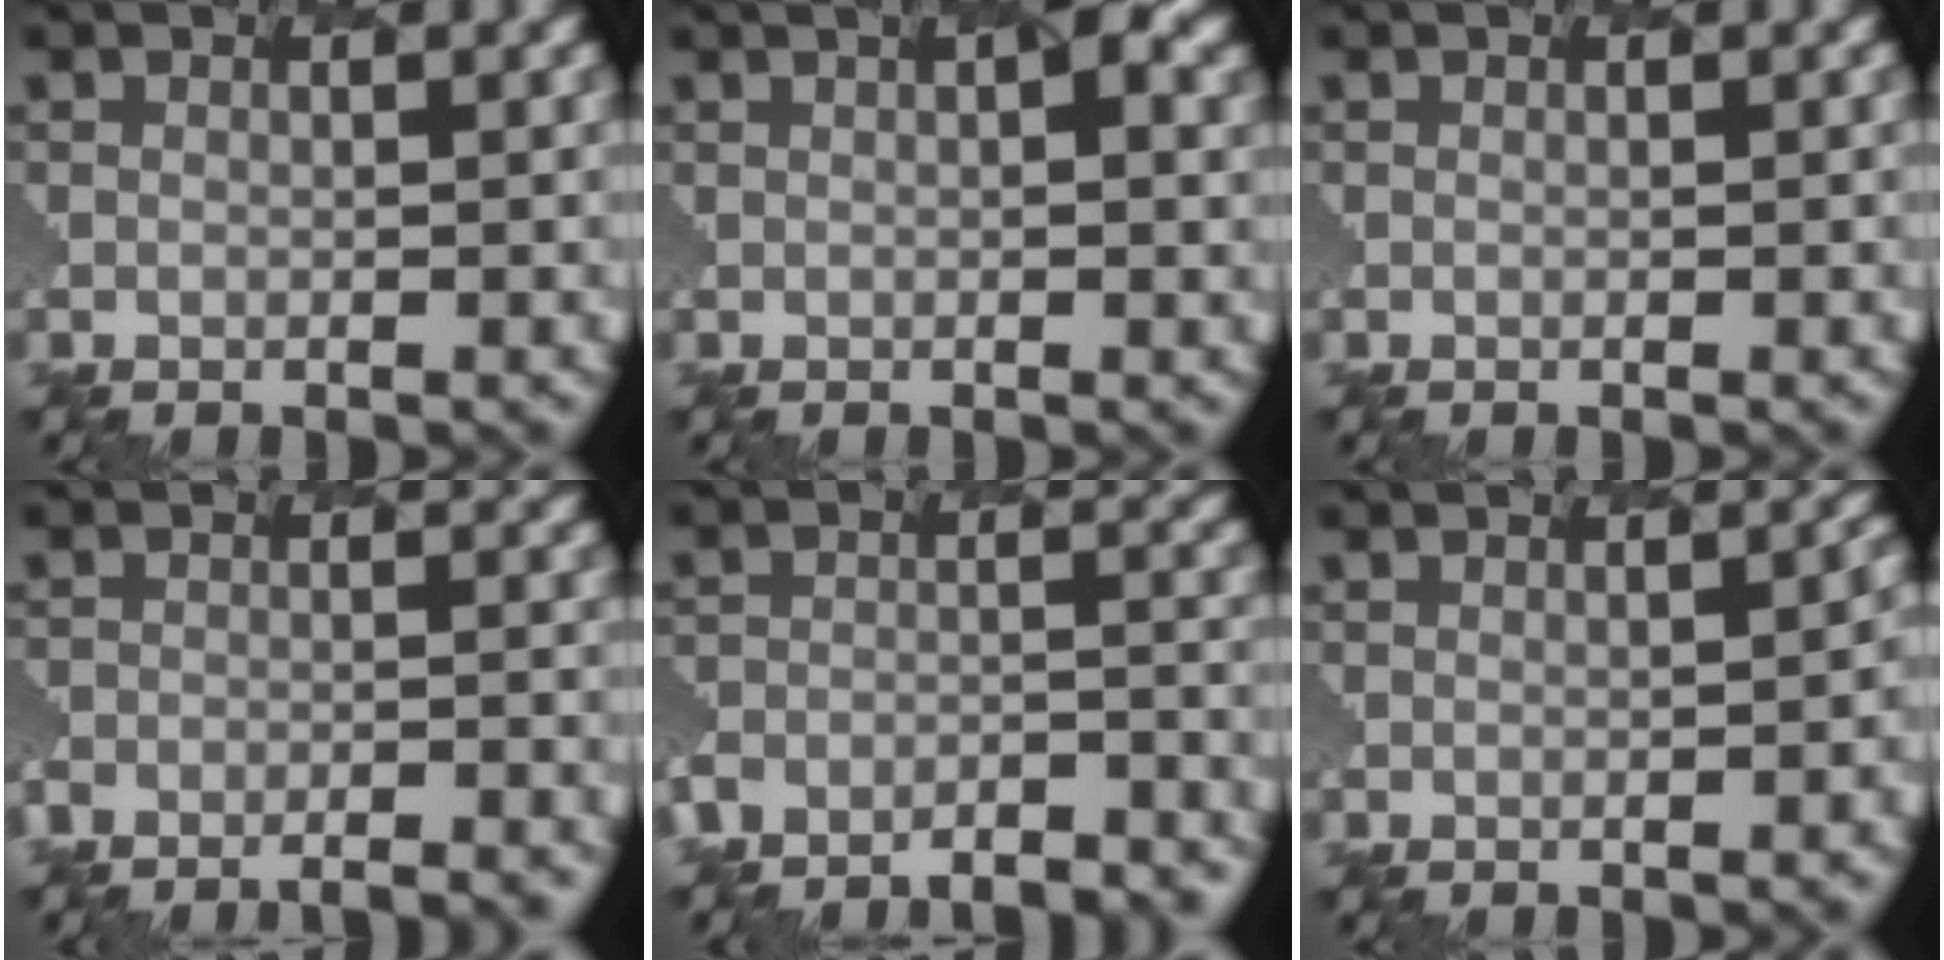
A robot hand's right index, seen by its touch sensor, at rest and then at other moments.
{"total": 2.7, "force": [0.9, 0.5, 2.5], "torque": [-0.037, 0.017, 0.010]}
{"total": 0.0}
{"total": 8.0, "force": [-7.8, 1.7, 1.1], "torque": [-0.004, 0.008, -0.091]}
{"total": 13.1, "force": [-12.6, 3.5, 1.2], "torque": [-0.009, 0.010, -0.150]}
{"total": 3.2, "force": [-0.9, 1.3, 2.8], "torque": [-0.035, -0.004, 0.000]}